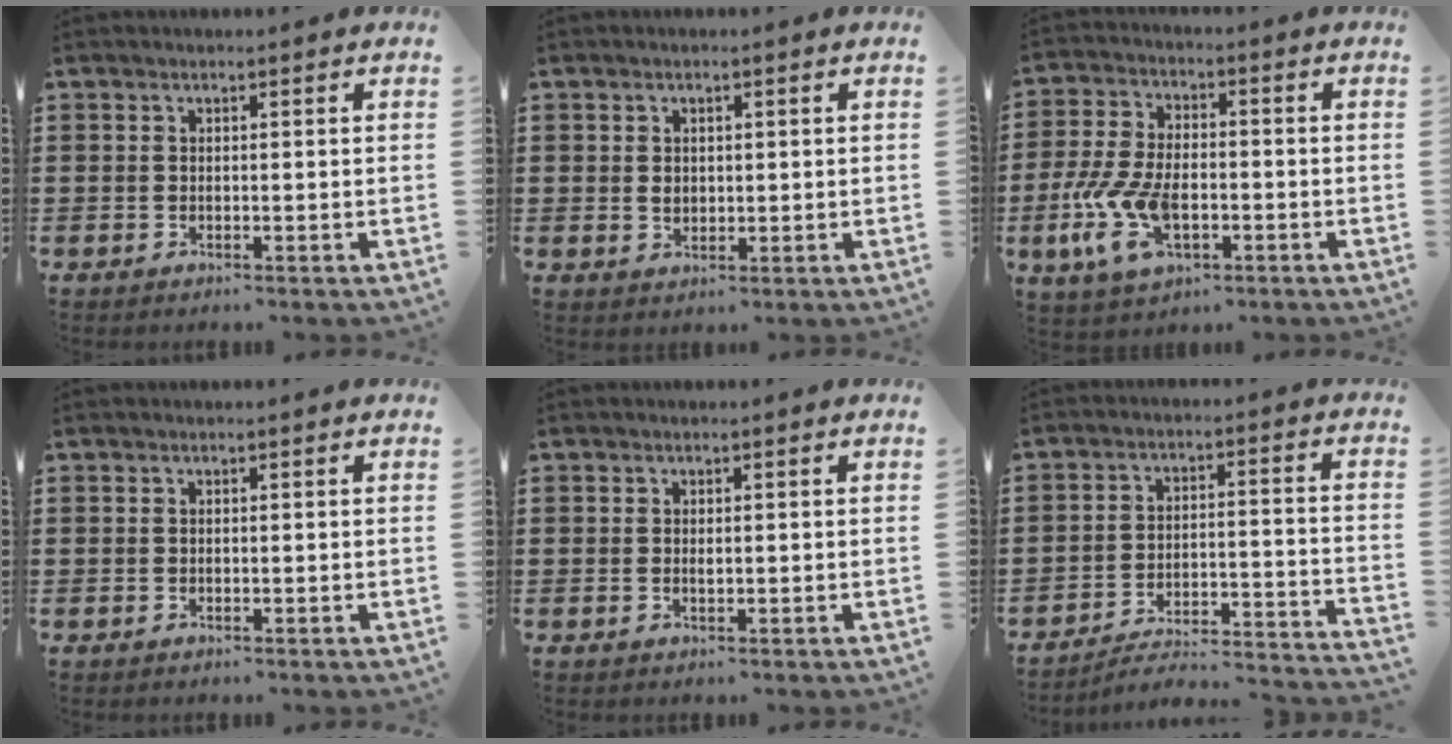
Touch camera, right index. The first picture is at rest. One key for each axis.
{"total": 1.6, "fx": 0.2, "fy": 1.2, "fz": 1.1, "tx": -0.024, "ty": 0.007, "tz": 0.001}
{"total": 10.3, "fx": -3.2, "fy": 5.3, "fz": 8.2, "tx": -0.212, "ty": -0.014, "tz": -0.064}
{"total": 0.0}
{"total": 0.8, "fx": 0.1, "fy": 0.3, "fz": 0.7, "tx": -0.015, "ty": -0.001, "tz": 0.001}
{"total": 3.3, "fx": -3.0, "fy": 0.1, "fz": 1.3, "tx": -0.033, "ty": -0.019, "tz": -0.070}